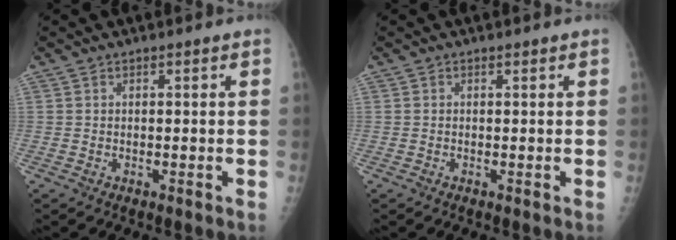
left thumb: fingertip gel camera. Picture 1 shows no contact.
{"total": 0.0}